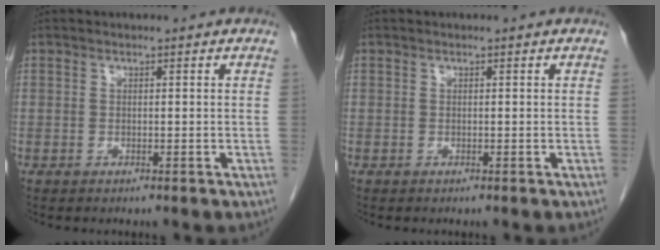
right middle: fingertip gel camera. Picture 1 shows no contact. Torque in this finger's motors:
{"motor_torque": [0.07, -0.02, -0.04, 0.00]}